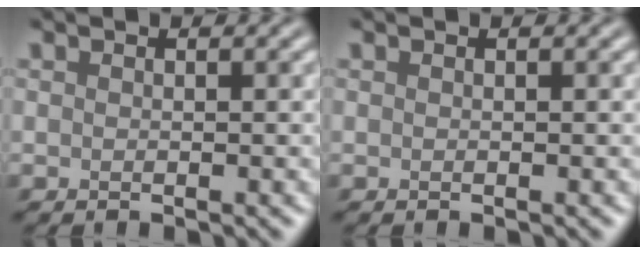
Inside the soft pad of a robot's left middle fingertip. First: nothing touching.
{"total": 0.0}